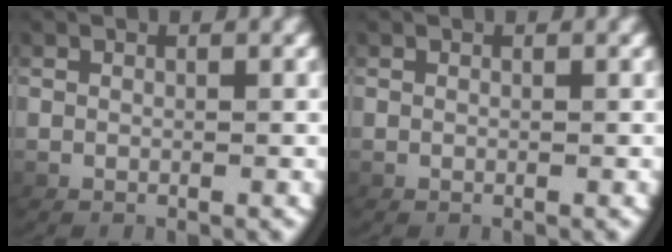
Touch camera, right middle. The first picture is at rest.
{"total": 0.0}